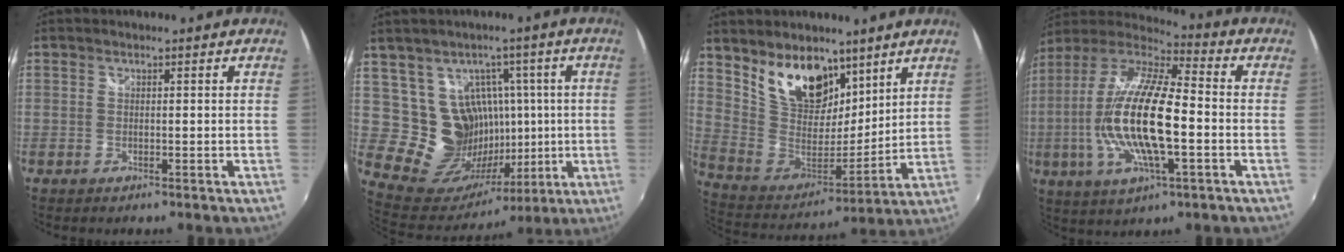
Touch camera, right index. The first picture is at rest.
{"total": 14.9, "force": [2.7, 13.5, 5.6], "torque": [-0.122, 0.011, 0.070]}
{"total": 16.4, "force": [10.2, 9.0, 9.0], "torque": [-0.179, 0.007, 0.202]}
{"total": 20.6, "force": [-2.8, 5.7, 19.5], "torque": [-0.374, -0.010, -0.061]}